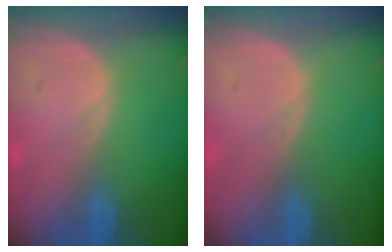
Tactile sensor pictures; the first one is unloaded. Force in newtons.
{"total": 0.0}